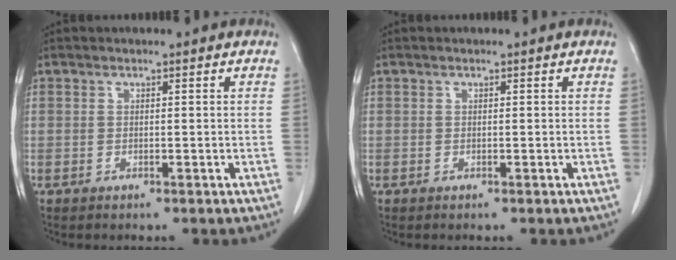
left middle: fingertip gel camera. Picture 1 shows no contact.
{"total": 0.0}